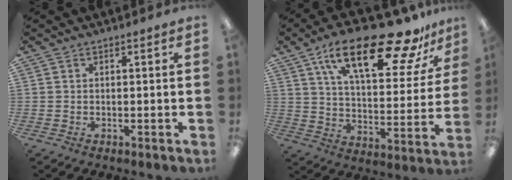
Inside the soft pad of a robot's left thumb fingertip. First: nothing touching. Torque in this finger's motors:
{"motor_torque": [0.47, 0.53, 1.56, -1.21, 0.37]}